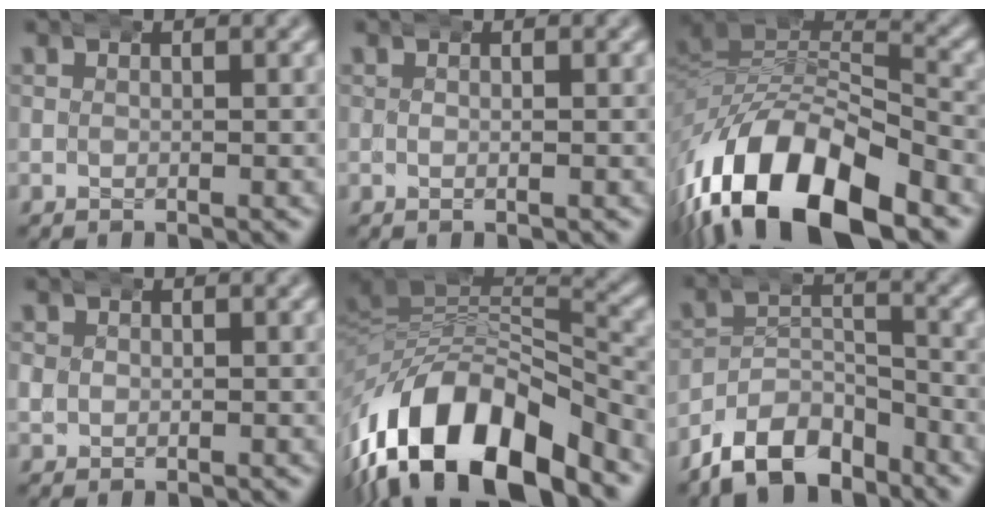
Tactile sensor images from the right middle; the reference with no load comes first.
{"total": 0.0}
{"total": 14.2, "force": [-6.6, 8.2, 9.4], "torque": [-0.194, -0.048, -0.082]}
{"total": 1.5, "force": [0.4, 1.4, 0.4], "torque": [-0.021, -0.005, 0.010]}
{"total": 15.2, "force": [-6.1, 9.6, 10.1], "torque": [-0.194, -0.043, -0.078]}
{"total": 8.2, "force": [-6.0, 4.9, 2.8], "torque": [-0.049, -0.026, -0.099]}